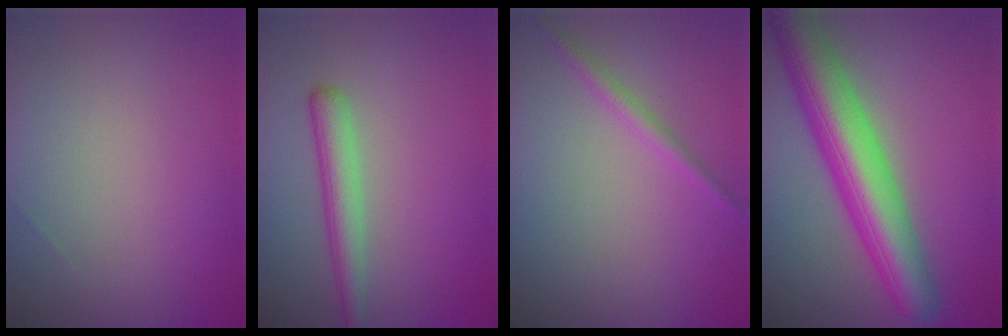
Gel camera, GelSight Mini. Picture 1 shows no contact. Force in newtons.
{"total": 2.9, "press": 2.9, "slide": 0.1}
{"total": 1.4, "press": 1.4, "slide": 0.0}
{"total": 9.3, "press": 9.3, "slide": 0.6}